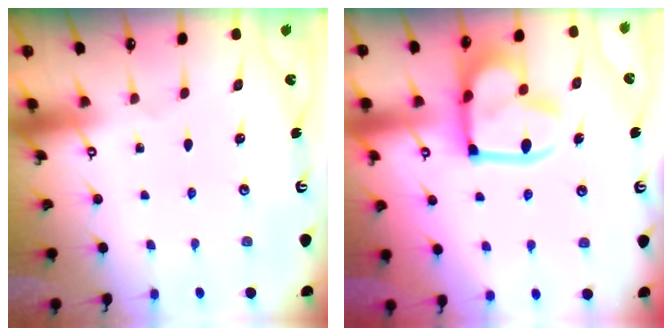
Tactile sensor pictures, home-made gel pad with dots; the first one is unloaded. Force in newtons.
{"total": 16.0, "press": 16.0, "slide": 1.4}